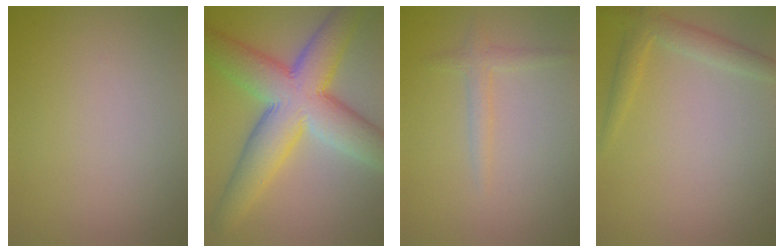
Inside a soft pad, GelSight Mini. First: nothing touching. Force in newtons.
{"total": 11.1, "press": 11.1, "slide": 0.5}
{"total": 1.5, "press": 1.4, "slide": 0.1}
{"total": 2.4, "press": 2.4, "slide": 0.2}